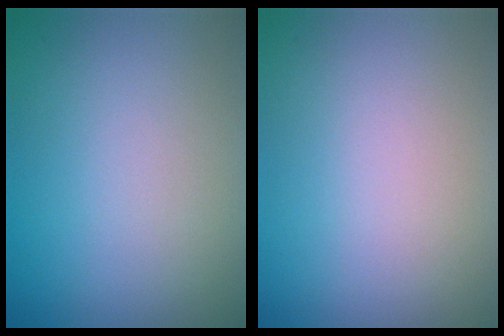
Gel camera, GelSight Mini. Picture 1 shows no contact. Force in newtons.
{"total": 0.0}